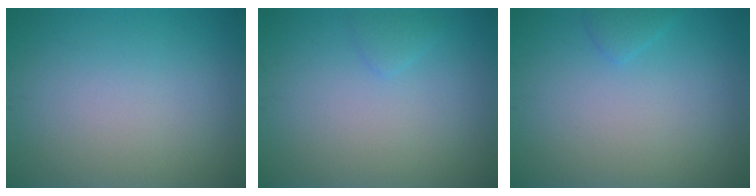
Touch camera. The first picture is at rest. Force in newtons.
{"total": 0.9, "press": 0.9, "slide": 0.1}
{"total": 1.0, "press": 1.0, "slide": 0.2}